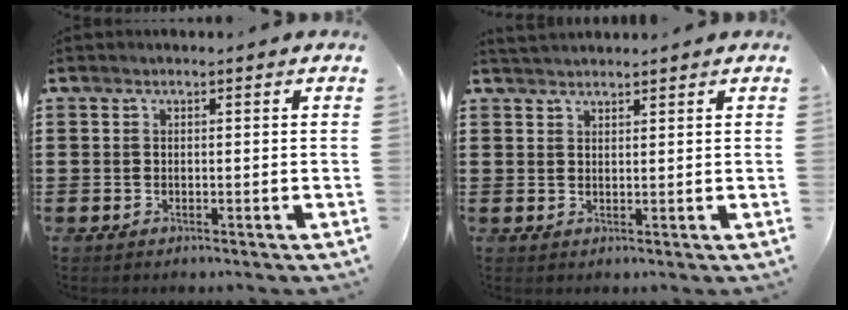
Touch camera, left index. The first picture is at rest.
{"total": 1.8, "force": [1.8, 0.1, 0.1], "torque": [-0.006, 0.003, 0.036]}